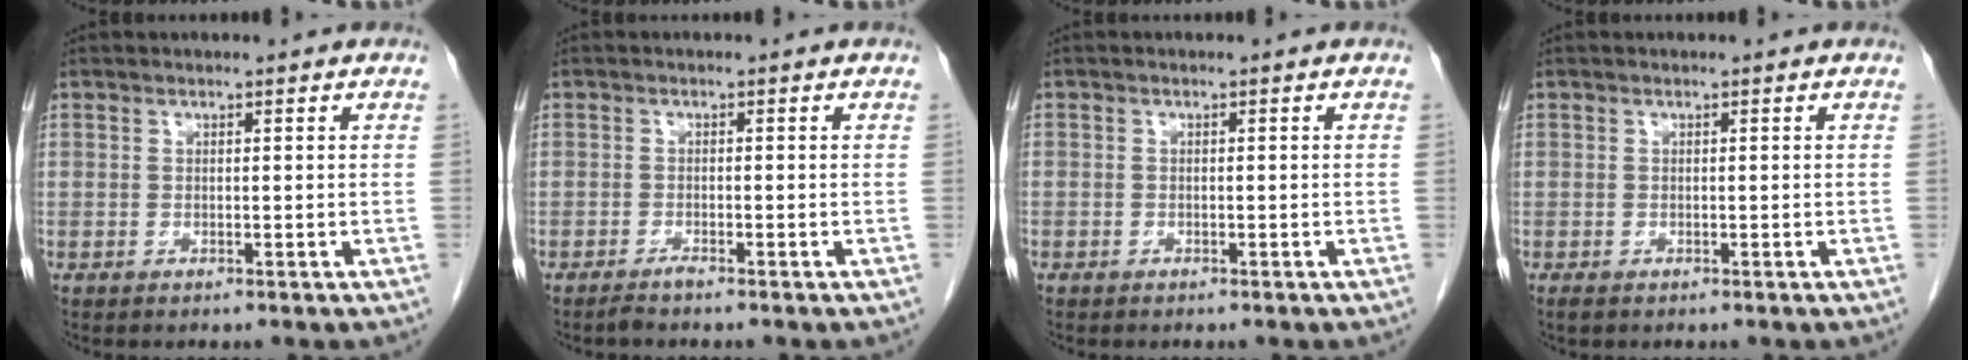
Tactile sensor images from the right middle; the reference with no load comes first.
{"total": 1.1, "force": [-1.0, -0.1, 0.4], "torque": [-0.012, -0.001, -0.018]}
{"total": 0.6, "force": [-0.4, 0.4, 0.0], "torque": [-0.008, 0.002, -0.009]}
{"total": 0.7, "force": [-0.5, 0.3, 0.4], "torque": [-0.012, -0.001, -0.007]}